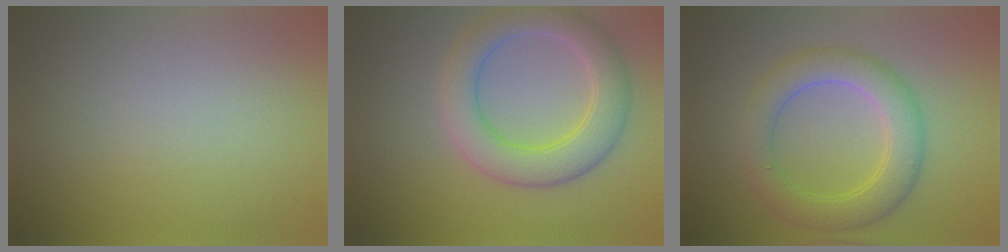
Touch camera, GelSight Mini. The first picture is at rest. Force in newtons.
{"total": 5.8, "press": 5.7, "slide": 0.7}
{"total": 5.0, "press": 5.0, "slide": 0.2}